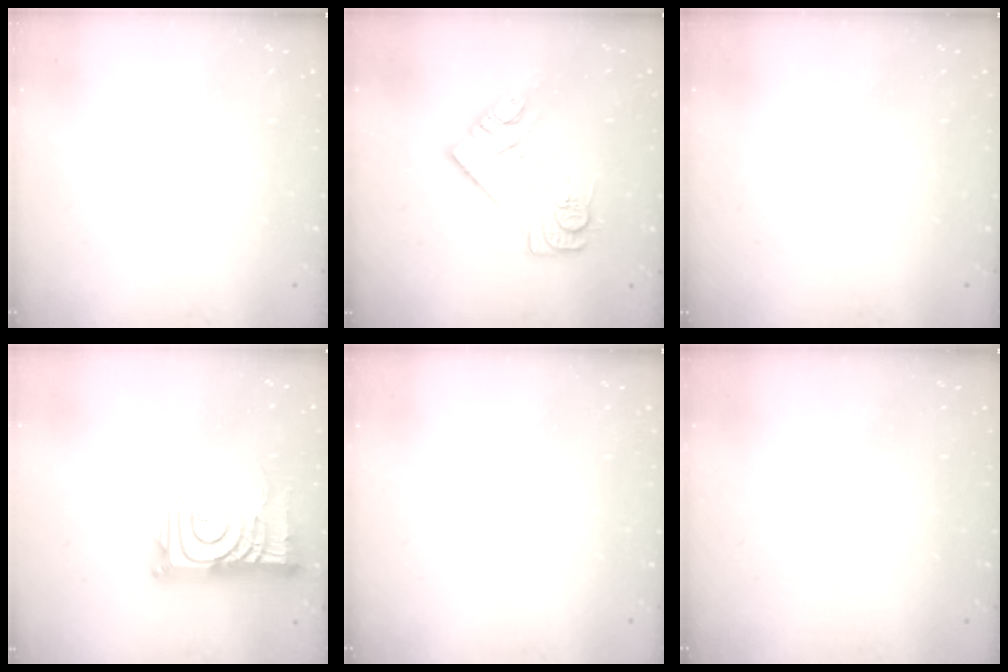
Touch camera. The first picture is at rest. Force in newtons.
{"total": 13.6, "press": 13.6, "slide": 0.9}
{"total": 2.8, "press": 2.8, "slide": 0.4}
{"total": 13.6, "press": 13.6, "slide": 1.0}
{"total": 0.0}
{"total": 0.0}